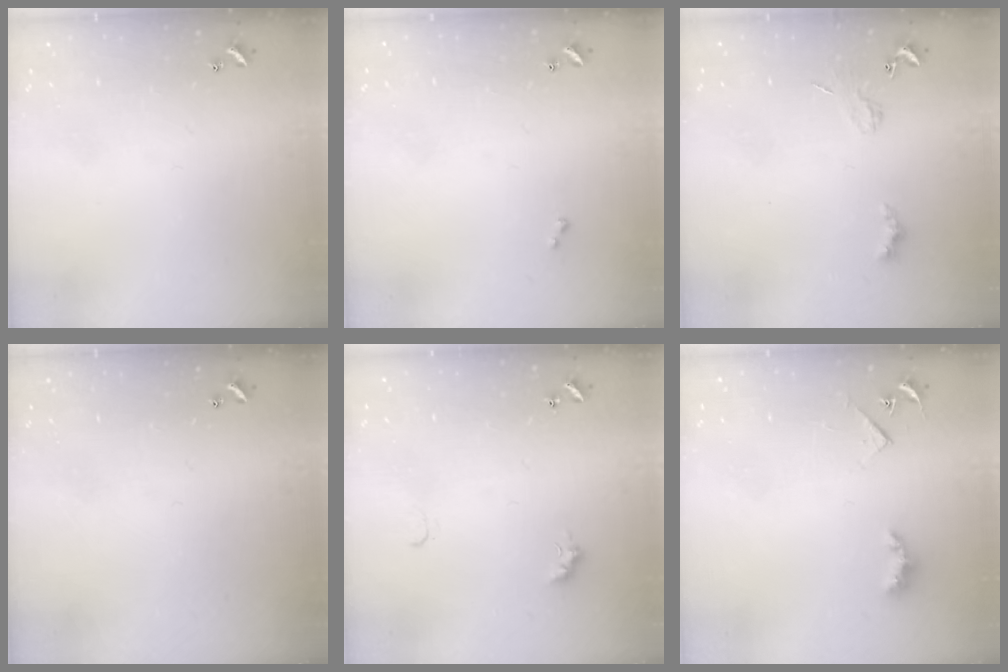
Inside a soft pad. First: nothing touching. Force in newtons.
{"total": 0.0}
{"total": 2.0, "press": 1.9, "slide": 0.4}
{"total": 0.0}
{"total": 2.4, "press": 2.3, "slide": 0.5}
{"total": 3.6, "press": 3.6, "slide": 0.6}